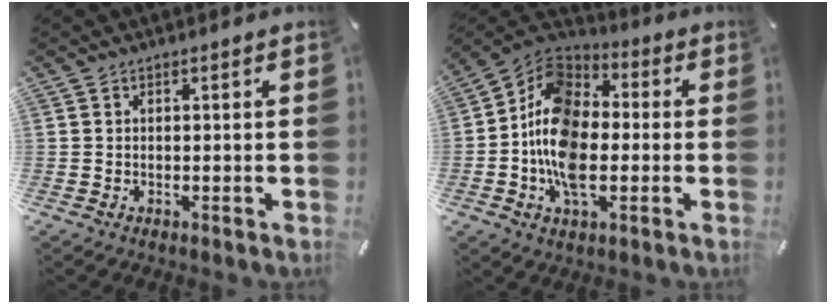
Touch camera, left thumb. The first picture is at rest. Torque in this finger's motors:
{"motor_torque": [0.35, 2.17, 2.19, 0.25, 0.38]}